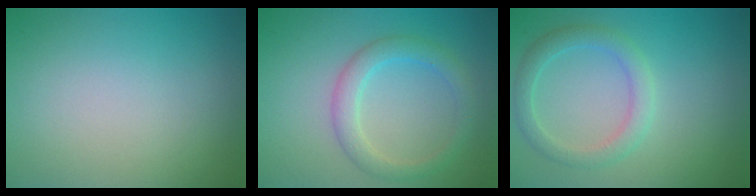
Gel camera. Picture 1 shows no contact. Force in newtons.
{"total": 2.9, "press": 2.9, "slide": 0.1}
{"total": 2.7, "press": 2.7, "slide": 0.2}